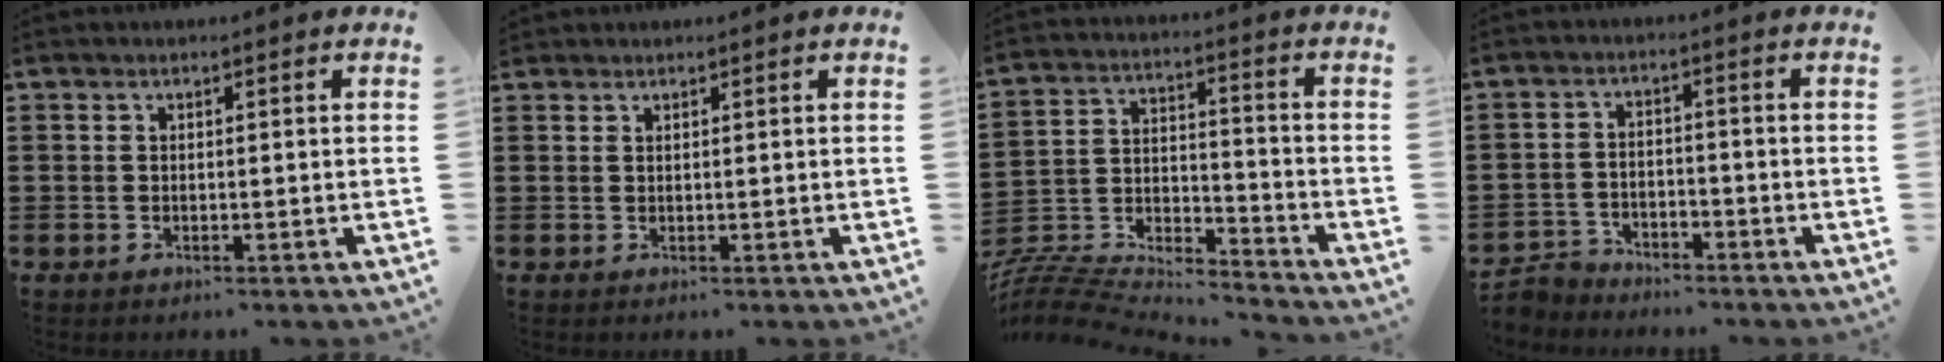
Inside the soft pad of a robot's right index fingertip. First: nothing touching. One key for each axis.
{"total": 0.5, "fx": 0.4, "fy": 0.1, "fz": -0.2, "tx": 0.004, "ty": 0.001, "tz": 0.009}
{"total": 7.7, "fx": -7.6, "fy": 1.2, "fz": 1.1, "tx": -0.033, "ty": -0.003, "tz": -0.157}
{"total": 3.2, "fx": -3.0, "fy": 1.0, "fz": -0.1, "tx": -0.013, "ty": 0.003, "tz": -0.067}